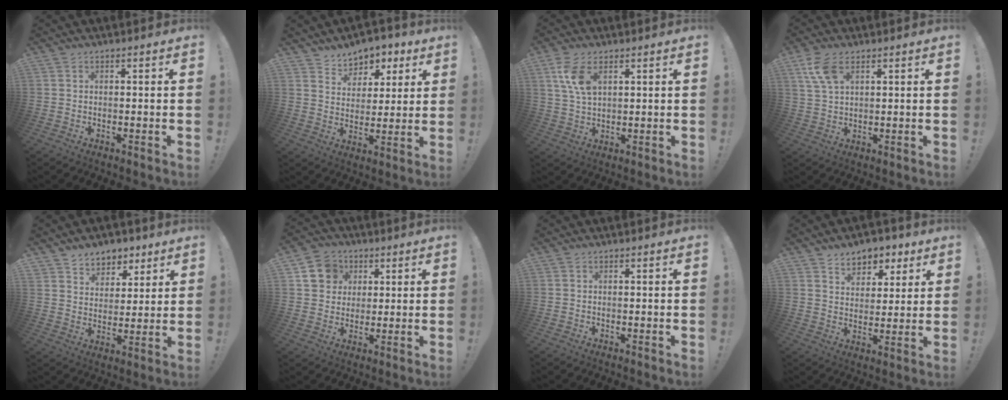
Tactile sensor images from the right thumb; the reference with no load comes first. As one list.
[{"total": 7.1, "force": [4.9, 5.2, 0.5], "torque": [0.001, -0.045, 0.095]}, {"total": 8.3, "force": [3.7, 4.4, 6.0], "torque": [-0.119, -0.012, 0.067]}, {"total": 7.5, "force": [3.8, 3.5, 5.4], "torque": [-0.106, -0.010, 0.073]}, {"total": 8.0, "force": [5.7, 5.5, 0.7], "torque": [-0.003, -0.050, 0.113]}, {"total": 10.3, "force": [3.6, 9.0, 3.4], "torque": [-0.042, -0.012, 0.075]}, {"total": 0.0}, {"total": 7.9, "force": [5.2, 5.5, 2.0], "torque": [-0.016, -0.039, 0.099]}]